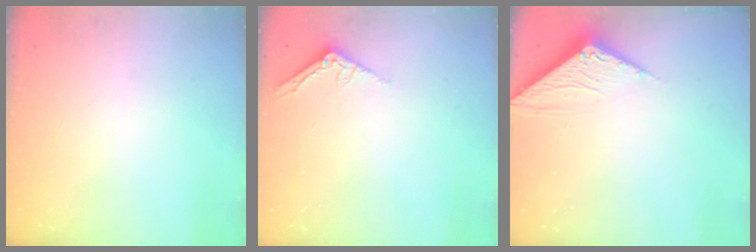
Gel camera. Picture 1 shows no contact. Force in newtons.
{"total": 3.0, "press": 3.0, "slide": 0.2}
{"total": 3.1, "press": 3.1, "slide": 0.3}